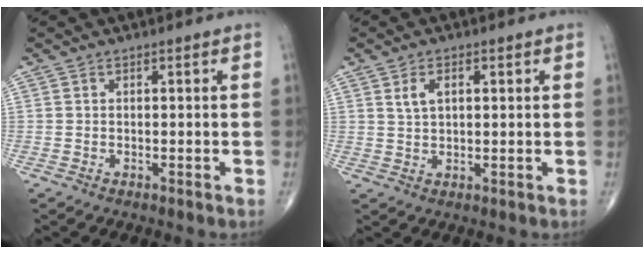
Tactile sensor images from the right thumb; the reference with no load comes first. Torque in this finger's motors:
{"motor_torque": [-0.23, 0.33, 0.14, 0.18, 0.09]}